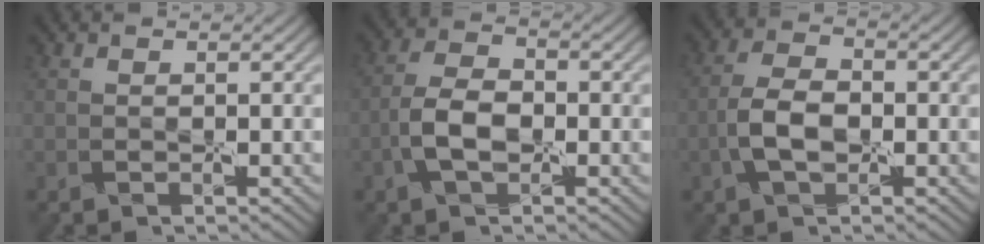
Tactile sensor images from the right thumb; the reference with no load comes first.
{"total": 4.4, "force": [-1.8, 2.2, 3.4], "torque": [-0.068, 0.014, -0.046]}
{"total": 4.5, "force": [-1.6, 2.2, 3.6], "torque": [-0.072, 0.014, -0.040]}